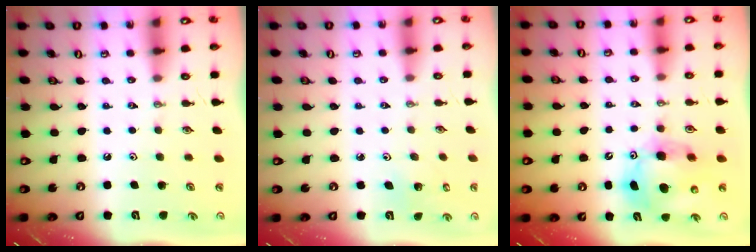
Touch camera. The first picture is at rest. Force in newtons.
{"total": 2.0, "press": 2.0, "slide": 0.1}
{"total": 13.2, "press": 13.1, "slide": 2.1}